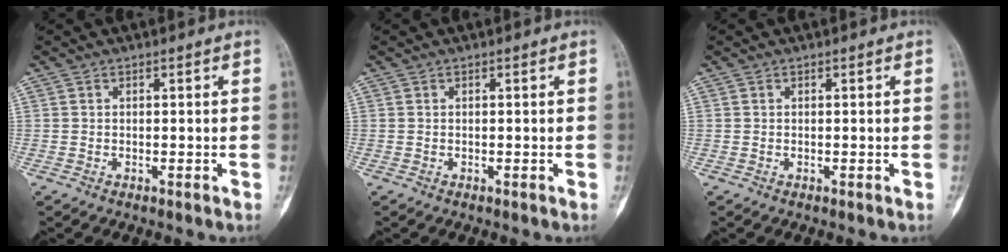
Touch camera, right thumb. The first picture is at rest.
{"total": 0.0}
{"total": 0.0}